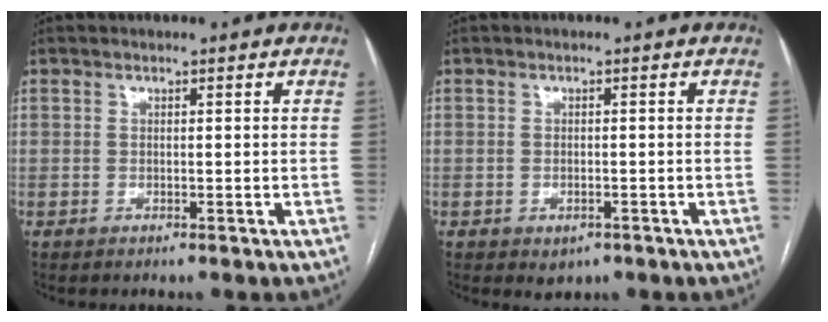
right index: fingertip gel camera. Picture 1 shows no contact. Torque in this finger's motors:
{"motor_torque": [0.38, -0.20, 0.08, 0.01]}